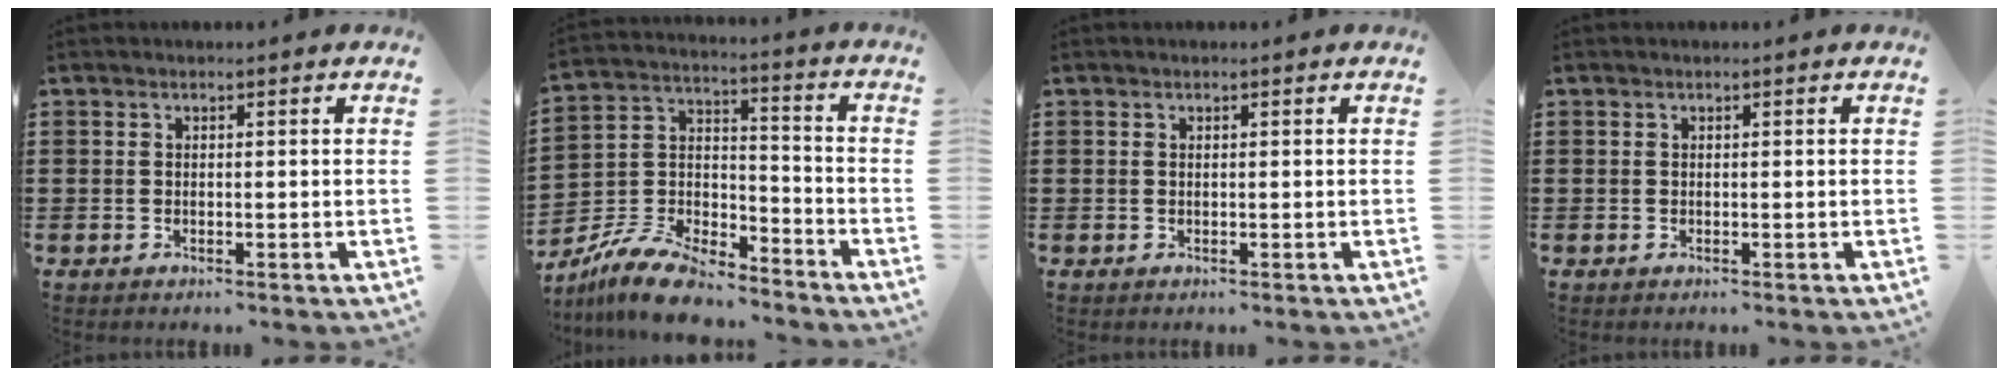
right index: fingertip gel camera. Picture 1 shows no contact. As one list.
[{"total": 9.8, "force": [-8.8, 2.4, 3.7], "torque": [-0.094, 0.017, -0.178]}, {"total": 0.0}, {"total": 0.0}]